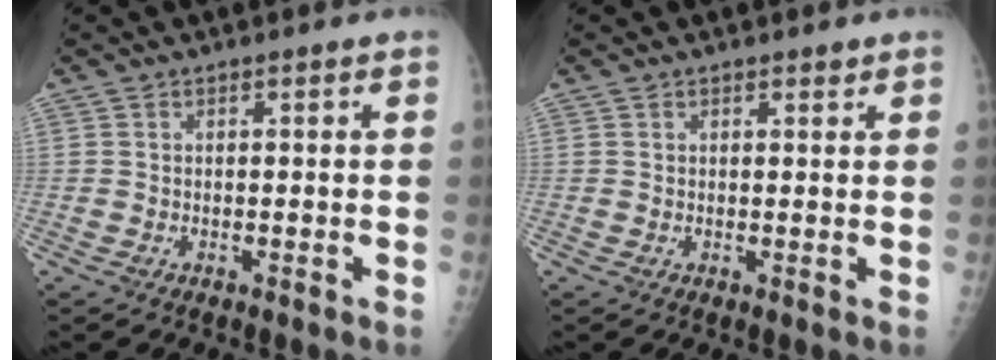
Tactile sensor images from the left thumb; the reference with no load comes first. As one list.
[{"total": 1.0, "force": [0.8, 0.5, 0.5], "torque": [-0.001, -0.004, 0.009]}]